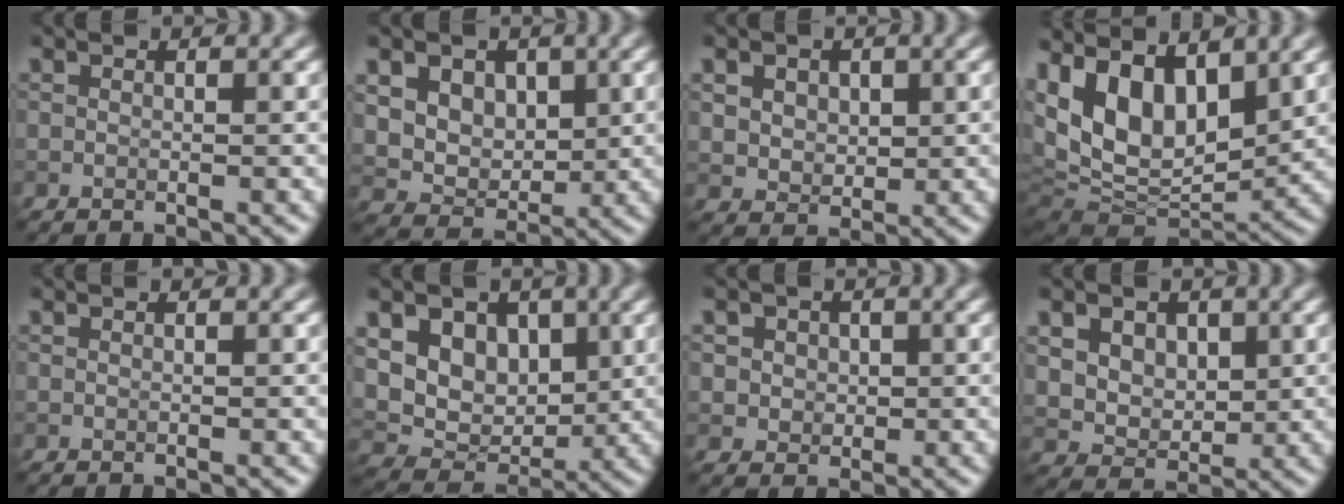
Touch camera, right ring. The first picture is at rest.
{"total": 8.4, "force": [3.1, 6.6, 4.2], "torque": [-0.076, 0.013, 0.050]}
{"total": 4.3, "force": [1.6, 3.3, 2.1], "torque": [-0.052, 0.009, 0.026]}
{"total": 13.4, "force": [3.8, 7.9, 10.1], "torque": [-0.169, 0.006, 0.066]}
{"total": 0.0}
{"total": 10.4, "force": [3.1, 8.0, 5.8], "torque": [-0.095, 0.022, 0.041]}
{"total": 3.3, "force": [1.2, 2.7, 1.5], "torque": [-0.023, 0.008, 0.013]}
{"total": 6.6, "force": [2.7, 5.2, 3.2], "torque": [-0.069, 0.009, 0.046]}